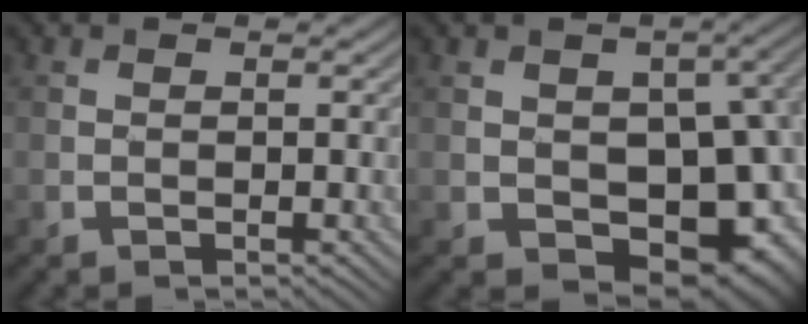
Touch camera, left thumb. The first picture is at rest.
{"total": 12.3, "force": [-1.9, 8.2, 8.9], "torque": [-0.111, -0.025, -0.012]}